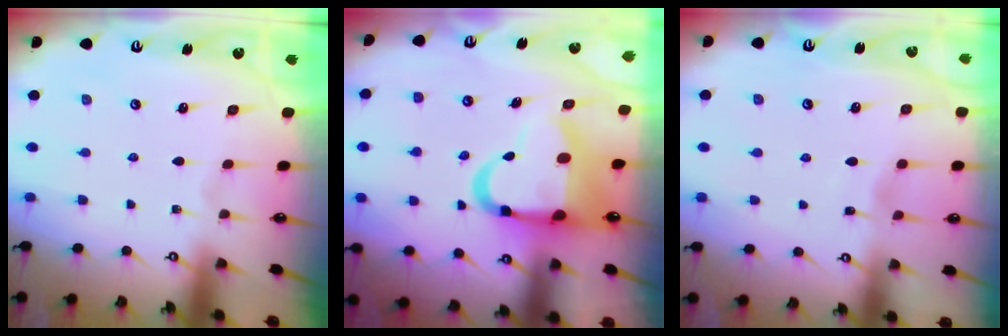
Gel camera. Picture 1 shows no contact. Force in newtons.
{"total": 13.0, "press": 12.6, "slide": 2.9}
{"total": 2.2, "press": 2.2, "slide": 0.2}